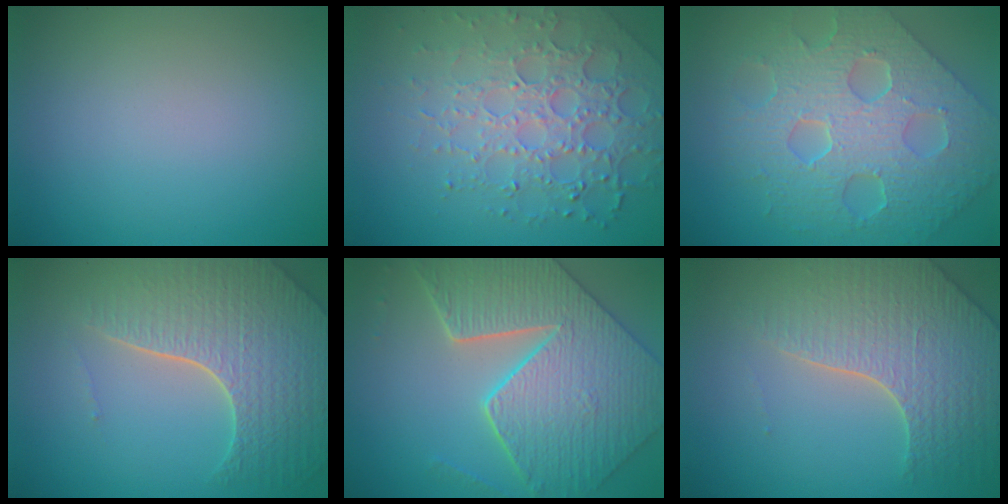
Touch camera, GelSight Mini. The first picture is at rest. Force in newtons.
{"total": 6.2, "press": 4.7, "slide": 4.0}
{"total": 8.4, "press": 6.7, "slide": 5.0}
{"total": 7.8, "press": 5.6, "slide": 5.5}
{"total": 8.6, "press": 7.0, "slide": 5.1}
{"total": 4.9, "press": 4.5, "slide": 2.0}